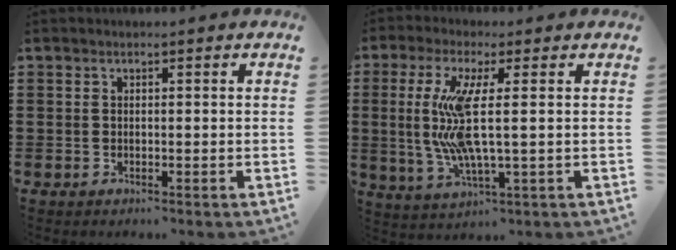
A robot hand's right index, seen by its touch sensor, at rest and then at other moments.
{"total": 9.5, "force": [0.9, 1.4, 9.3], "torque": [-0.206, -0.021, 0.006]}